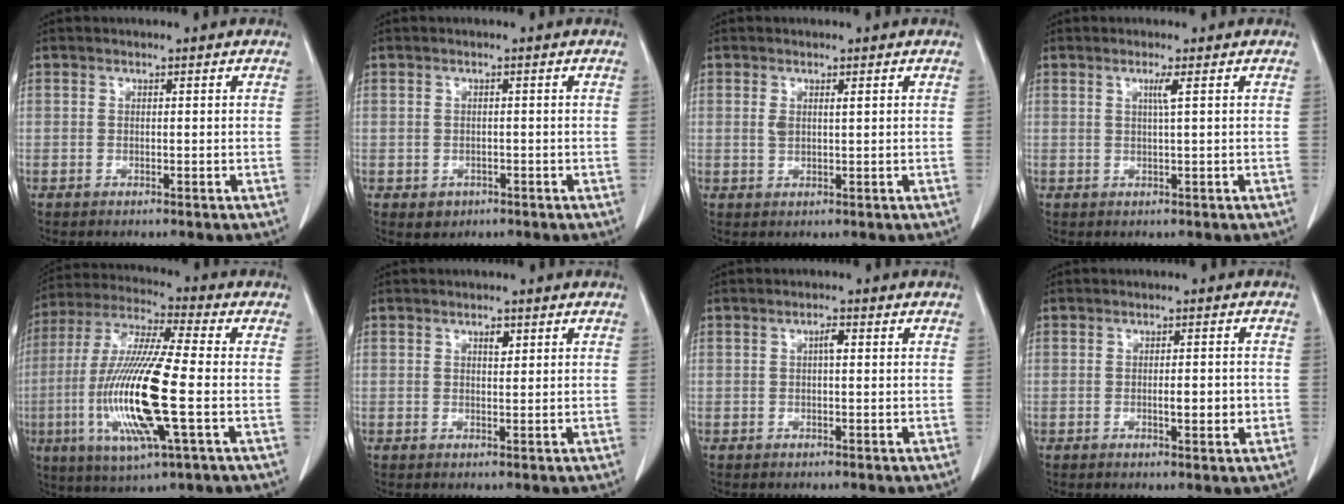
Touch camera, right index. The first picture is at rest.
{"total": 2.0, "force": [-0.8, 1.8, 0.5], "torque": [-0.003, 0.004, -0.004]}
{"total": 1.8, "force": [0.6, 0.5, 1.6], "torque": [-0.039, 0.007, 0.017]}
{"total": 1.6, "force": [0.6, -0.5, 1.5], "torque": [-0.031, -0.002, 0.012]}
{"total": 17.8, "force": [-3.5, 1.4, 17.4], "torque": [-0.368, -0.015, -0.064]}
{"total": 1.7, "force": [0.8, 0.9, 1.2], "torque": [-0.016, -0.002, 0.012]}
{"total": 1.5, "force": [0.3, 0.4, 1.4], "torque": [-0.024, 0.004, 0.004]}
{"total": 3.3, "force": [-0.7, 0.6, 3.2], "torque": [-0.053, -0.001, -0.005]}